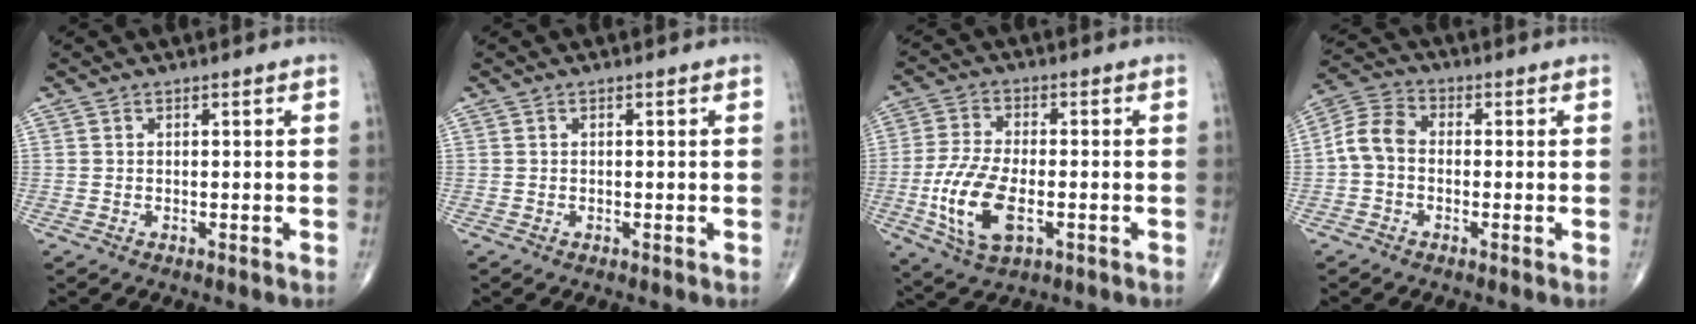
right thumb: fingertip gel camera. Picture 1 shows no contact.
{"total": 0.0}
{"total": 12.3, "force": [-3.1, 6.0, 10.3], "torque": [-0.217, 0.003, -0.055]}
{"total": 6.5, "force": [-0.7, 4.7, 4.4], "torque": [-0.077, 0.021, -0.030]}